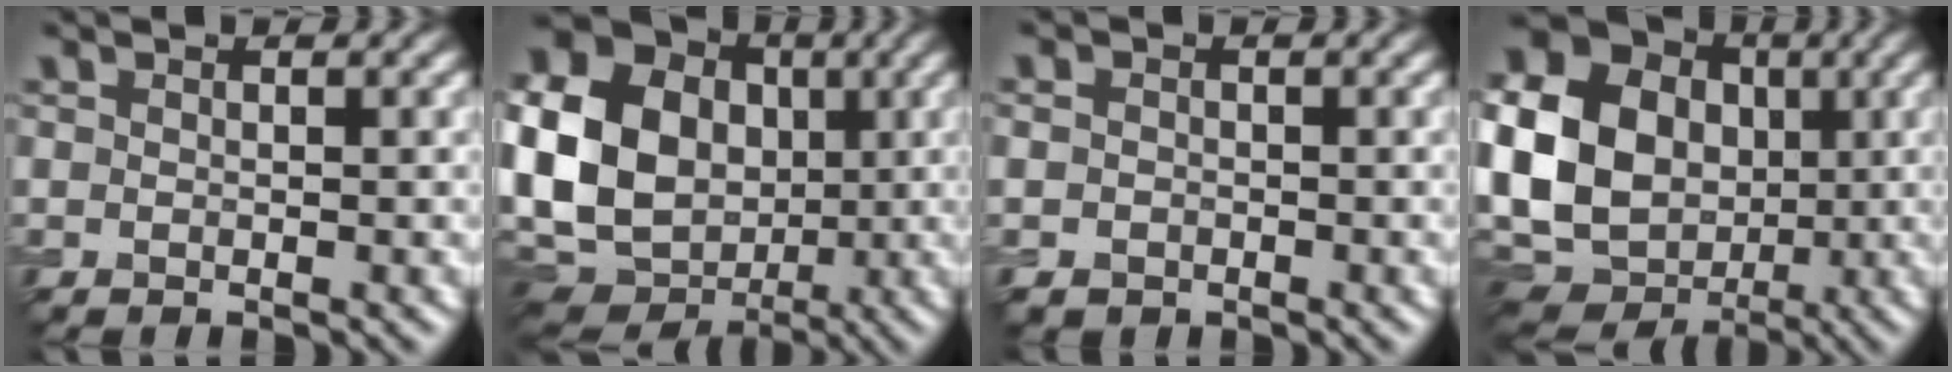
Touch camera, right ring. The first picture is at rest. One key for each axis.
{"total": 19.3, "fx": 0.6, "fy": 16.4, "fz": 10.1, "tx": -0.224, "ty": -0.004, "tz": -0.018}
{"total": 1.6, "fx": -0.5, "fy": 1.5, "fz": 0.5, "tx": -0.002, "ty": -0.007, "tz": -0.010}
{"total": 21.4, "fx": 1.0, "fy": 18.5, "fz": 10.6, "tx": -0.248, "ty": 0.018, "tz": -0.020}